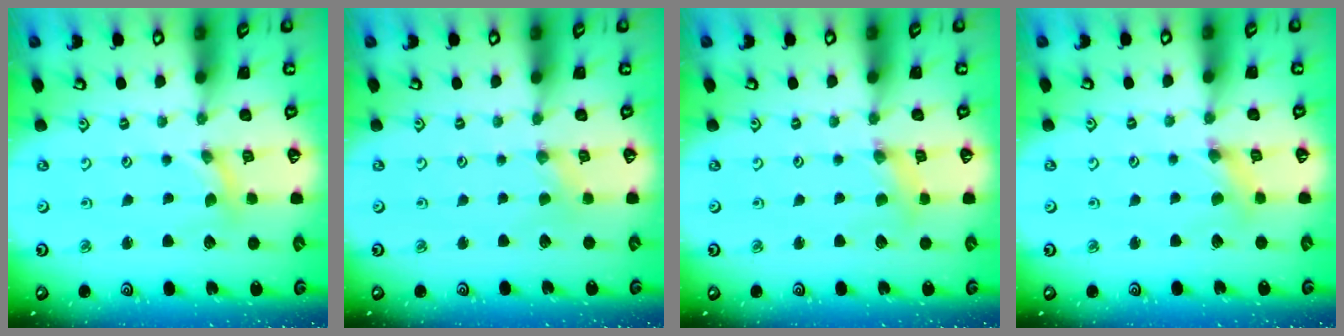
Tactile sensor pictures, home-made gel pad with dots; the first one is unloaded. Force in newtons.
{"total": 0.0}
{"total": 1.7, "press": 1.6, "slide": 0.3}
{"total": 2.9, "press": 2.9, "slide": 0.3}